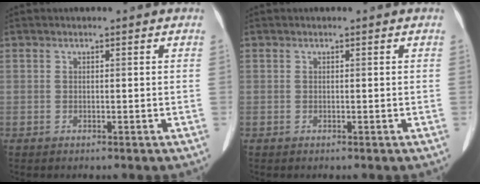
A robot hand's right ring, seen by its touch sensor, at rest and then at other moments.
{"total": 0.0}